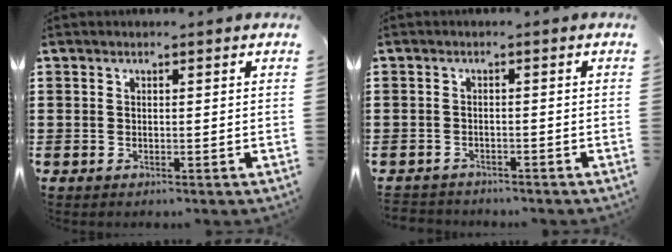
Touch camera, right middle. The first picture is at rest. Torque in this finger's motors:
{"motor_torque": [0.45, -0.25, -0.36, -0.08]}